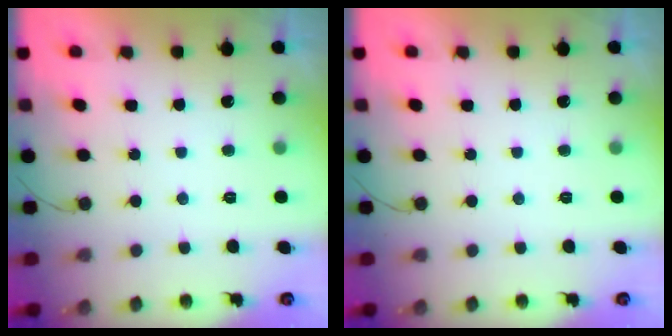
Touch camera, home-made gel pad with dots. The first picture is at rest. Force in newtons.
{"total": 0.0}